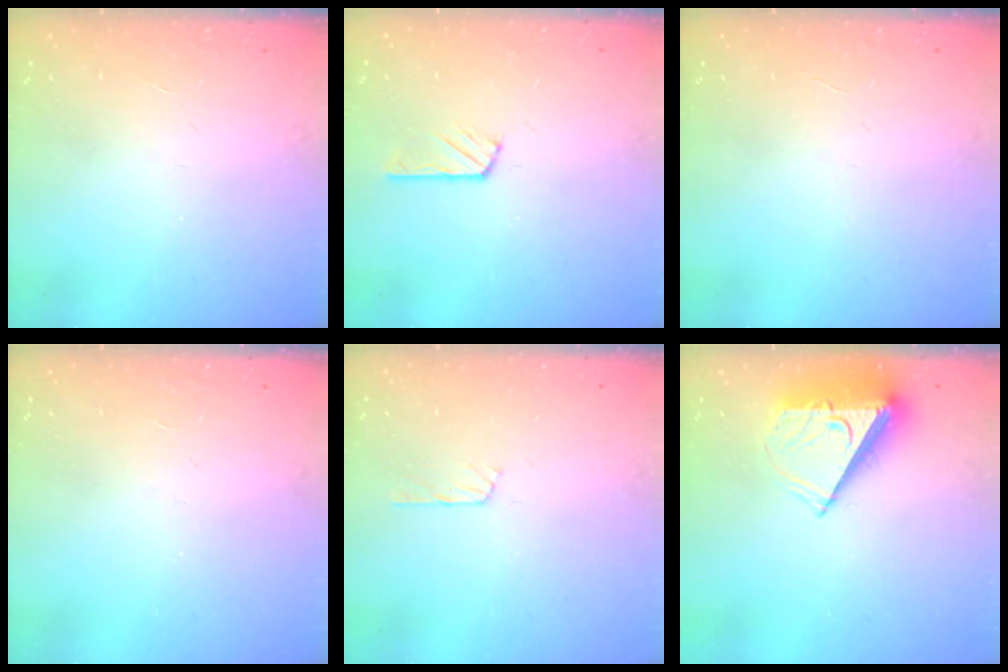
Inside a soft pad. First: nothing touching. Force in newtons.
{"total": 3.6, "press": 3.5, "slide": 0.4}
{"total": 0.0}
{"total": 0.0}
{"total": 2.7, "press": 2.7, "slide": 0.3}
{"total": 8.8, "press": 8.8, "slide": 0.5}